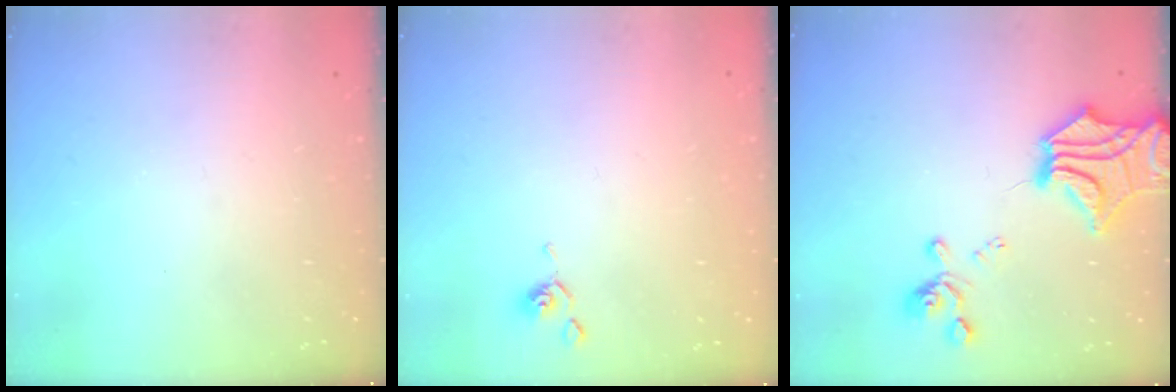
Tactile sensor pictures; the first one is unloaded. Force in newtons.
{"total": 1.8, "press": 1.8, "slide": 0.1}
{"total": 11.3, "press": 10.4, "slide": 4.4}